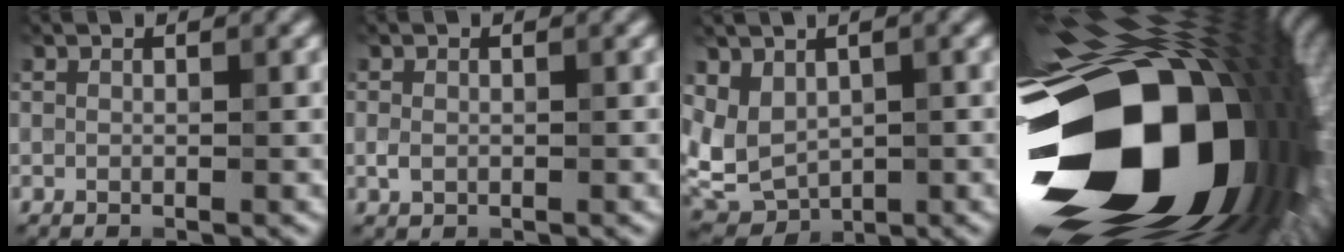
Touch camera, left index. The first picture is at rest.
{"total": 1.0, "force": [-0.1, 0.8, 0.7], "torque": [-0.014, -0.002, -0.004]}
{"total": 4.6, "force": [0.9, 3.3, 3.1], "torque": [-0.060, -0.006, 0.019]}
{"total": 23.1, "force": [-6.2, 15.1, 16.4], "torque": [-0.302, -0.038, -0.099]}